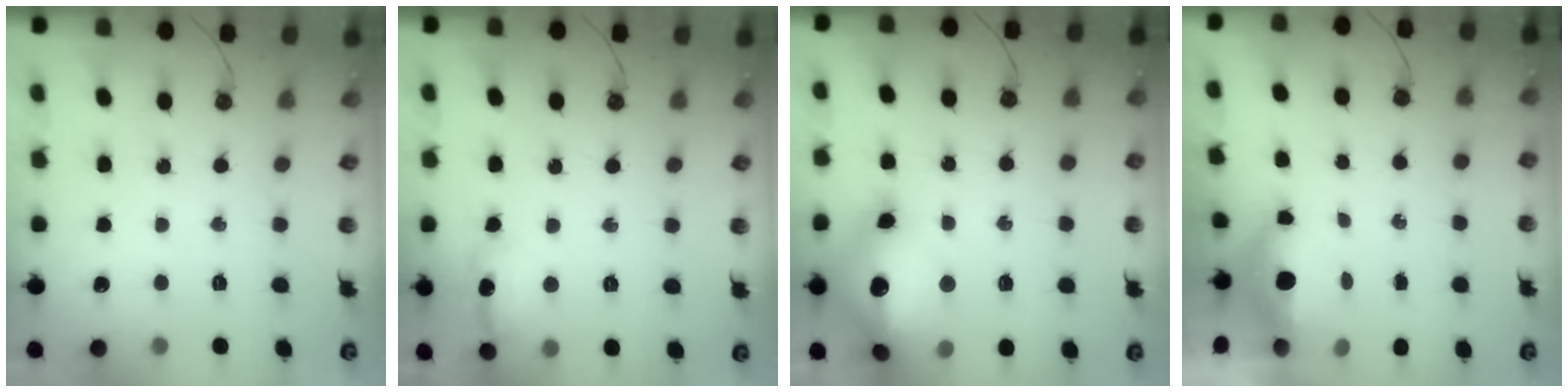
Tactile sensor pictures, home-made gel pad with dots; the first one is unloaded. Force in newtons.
{"total": 10.7, "press": 10.7, "slide": 0.8}
{"total": 24.8, "press": 21.5, "slide": 12.4}
{"total": 11.3, "press": 6.0, "slide": 9.6}